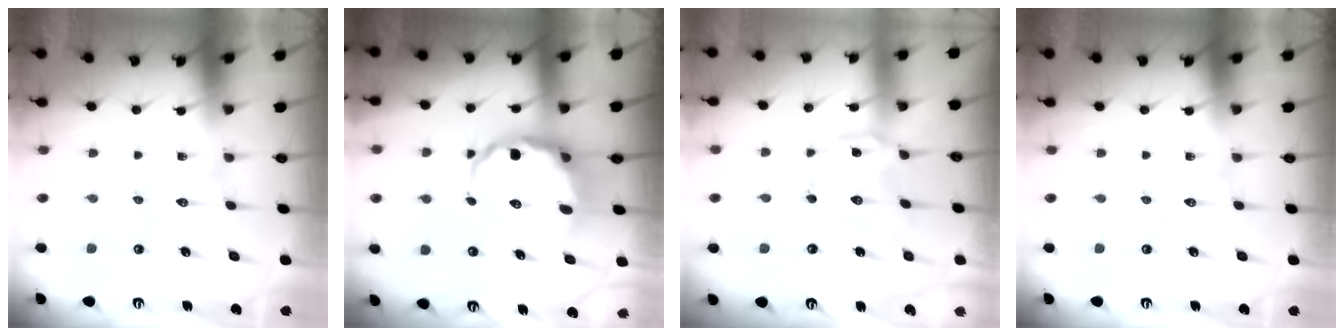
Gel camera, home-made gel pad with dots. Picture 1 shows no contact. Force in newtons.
{"total": 8.2, "press": 7.8, "slide": 2.4}
{"total": 1.2, "press": 1.1, "slide": 0.4}
{"total": 0.0}